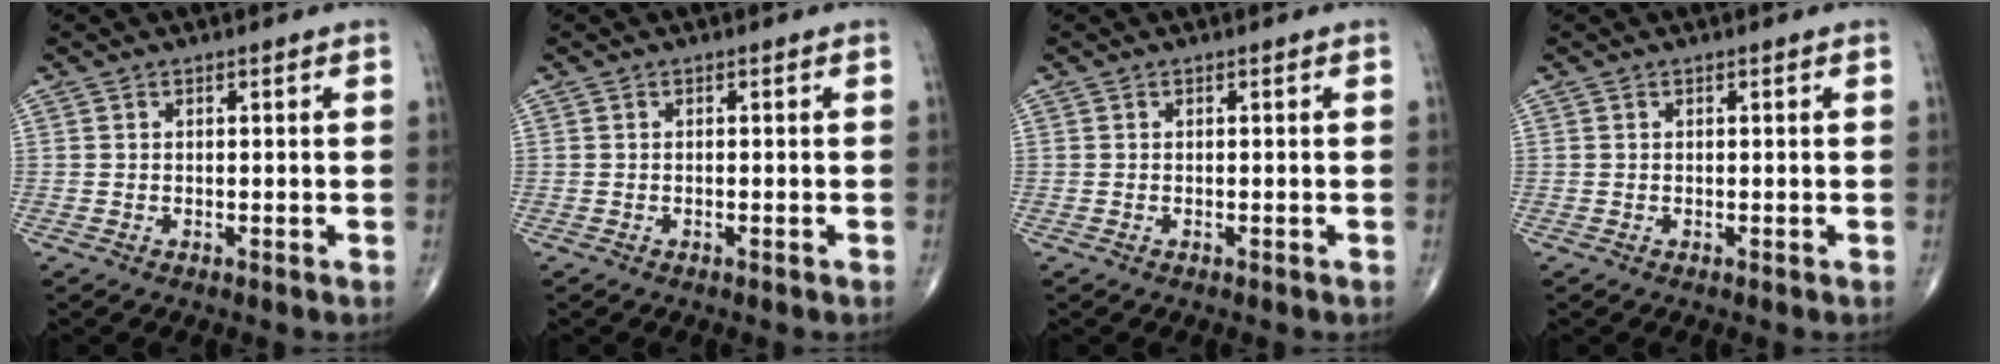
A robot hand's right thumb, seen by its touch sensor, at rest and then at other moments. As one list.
[{"total": 0.0}, {"total": 0.0}, {"total": 0.0}]